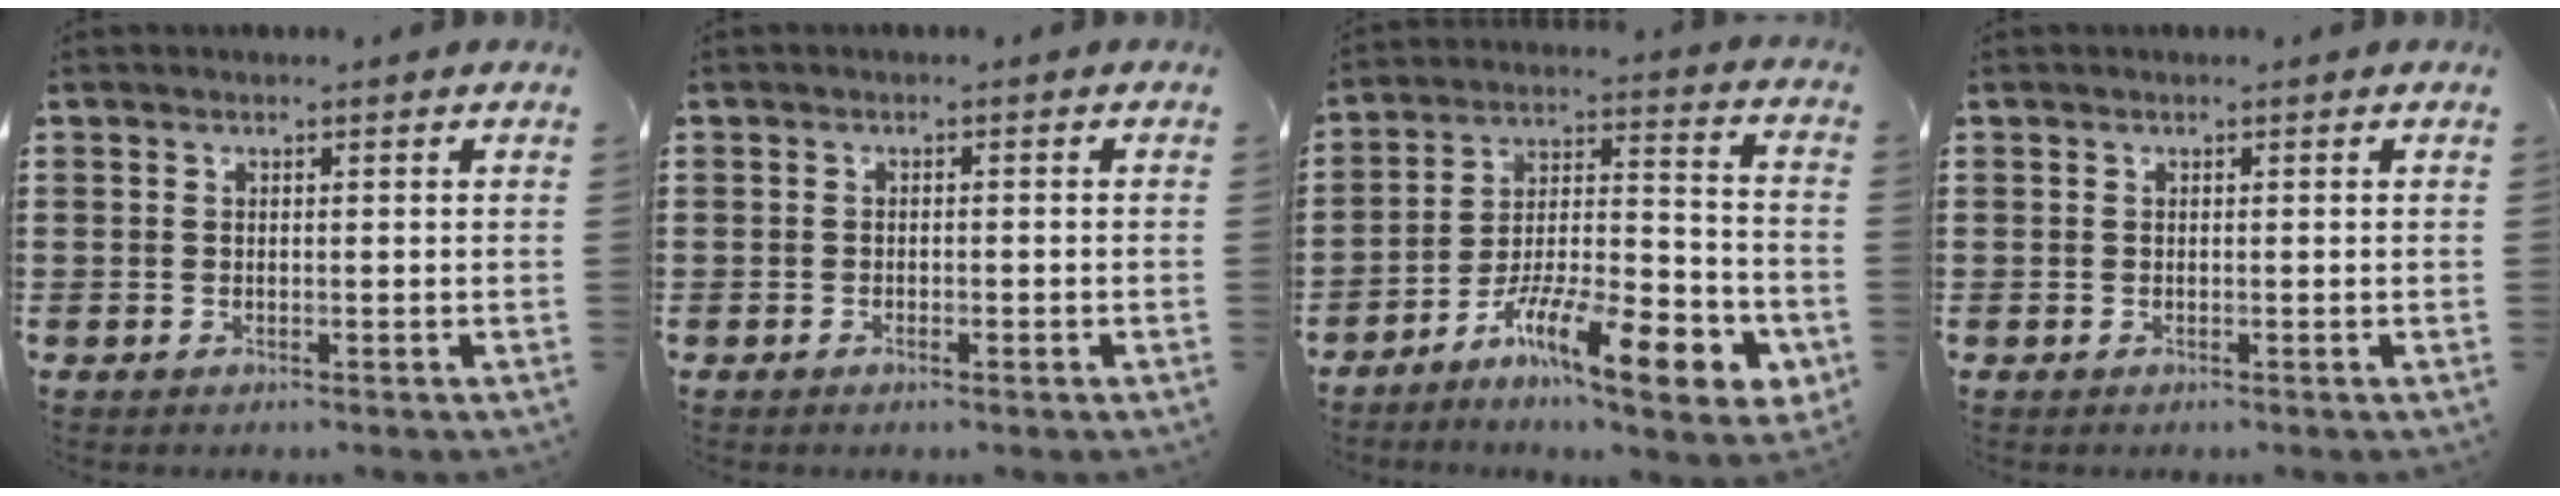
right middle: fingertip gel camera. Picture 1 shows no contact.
{"total": 0.9, "force": [-0.6, 0.2, 0.6], "torque": [-0.014, -0.004, -0.011]}
{"total": 13.8, "force": [-9.1, 3.1, 9.9], "torque": [-0.166, 0.017, -0.162]}
{"total": 0.0}